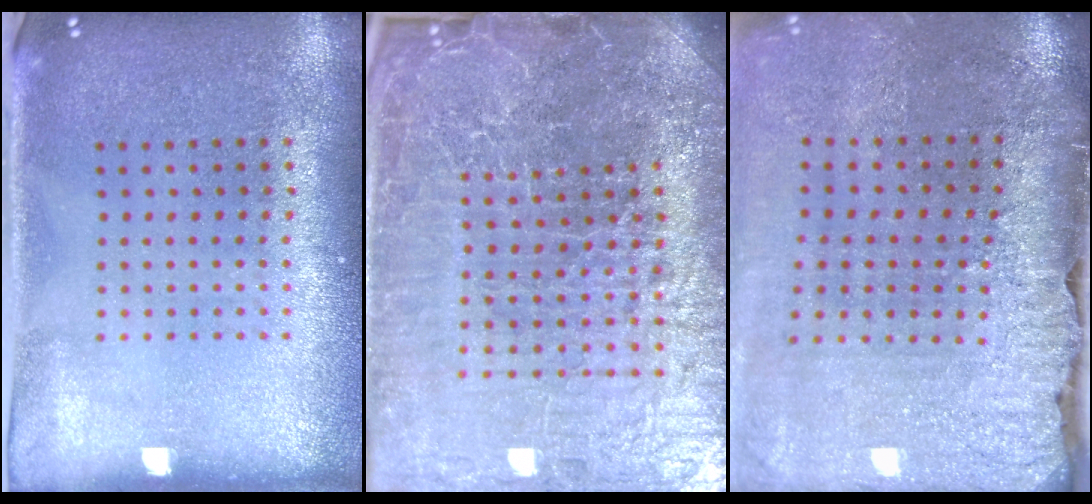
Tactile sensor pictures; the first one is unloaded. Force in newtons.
{"total": 7.4, "press": 6.4, "slide": 3.6}
{"total": 4.1, "press": 3.4, "slide": 2.3}